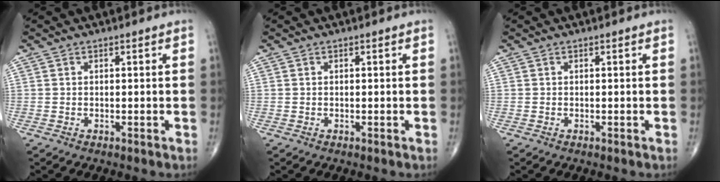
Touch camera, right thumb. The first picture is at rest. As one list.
[{"total": 0.0}, {"total": 0.0}]